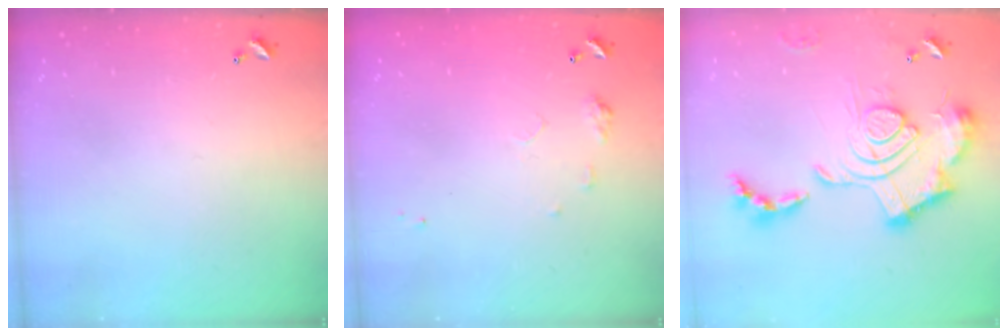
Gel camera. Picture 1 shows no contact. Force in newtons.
{"total": 4.5, "press": 4.4, "slide": 0.5}
{"total": 2.5, "press": 1.9, "slide": 1.7}